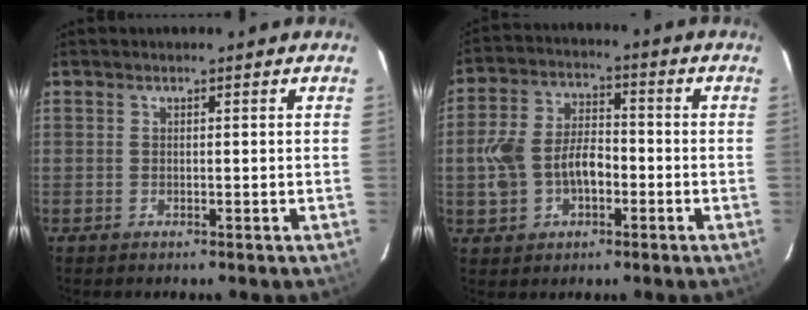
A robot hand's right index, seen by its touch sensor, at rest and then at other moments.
{"total": 10.9, "force": [-2.5, 7.1, 7.9], "torque": [-0.169, 0.018, -0.037]}